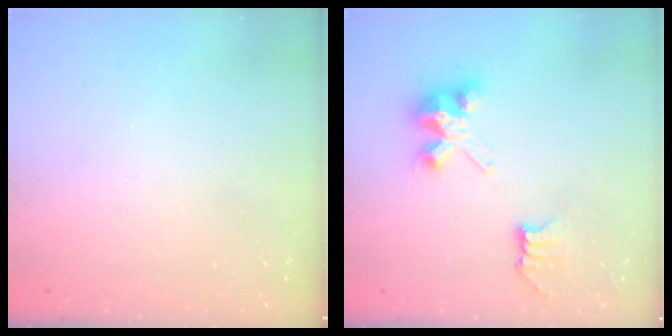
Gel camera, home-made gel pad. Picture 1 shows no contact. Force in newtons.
{"total": 6.6, "press": 6.6, "slide": 0.1}